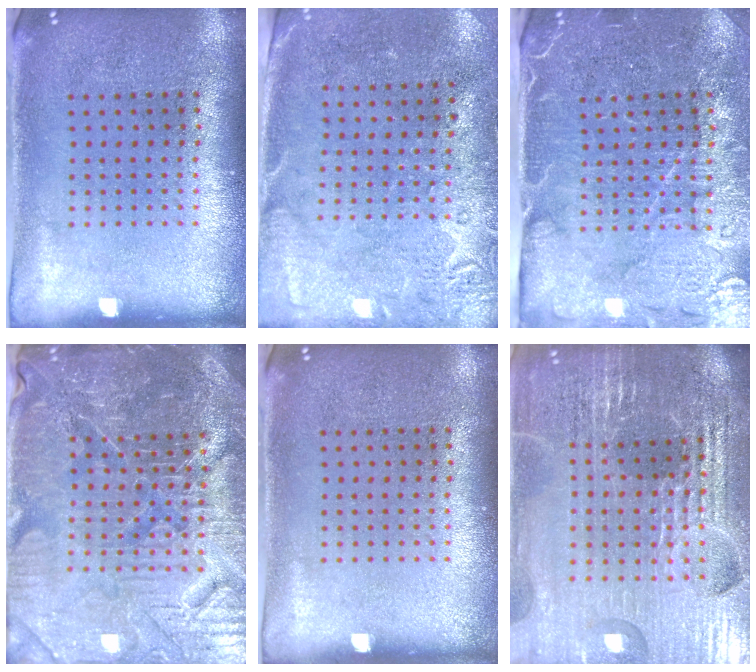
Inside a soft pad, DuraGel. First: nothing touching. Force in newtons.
{"total": 2.7, "press": 2.2, "slide": 1.6}
{"total": 4.6, "press": 4.2, "slide": 1.9}
{"total": 5.4, "press": 5.1, "slide": 1.8}
{"total": 0.0}
{"total": 5.4, "press": 4.9, "slide": 2.1}